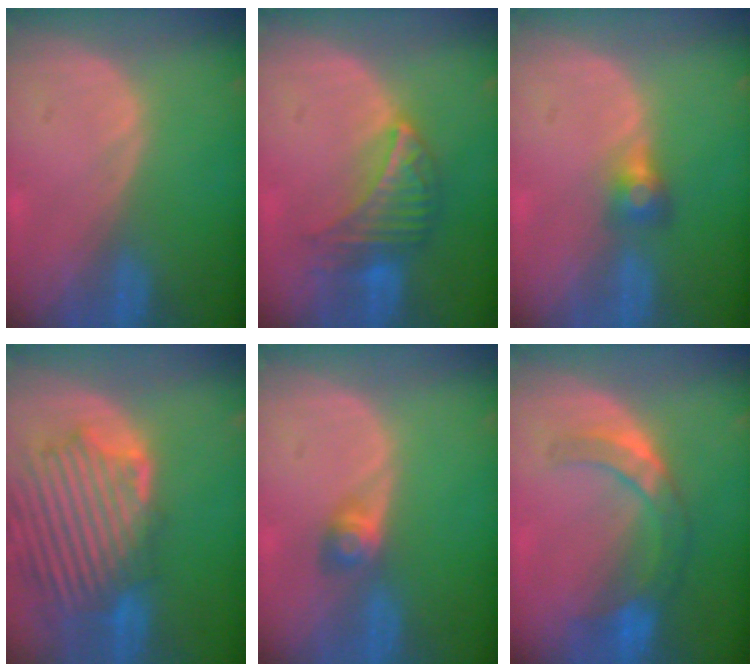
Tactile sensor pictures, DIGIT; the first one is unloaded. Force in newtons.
{"total": 6.6, "press": 6.5, "slide": 1.0}
{"total": 2.8, "press": 2.6, "slide": 1.0}
{"total": 12.7, "press": 11.5, "slide": 5.3}
{"total": 2.8, "press": 2.6, "slide": 1.2}
{"total": 7.2, "press": 6.4, "slide": 3.3}